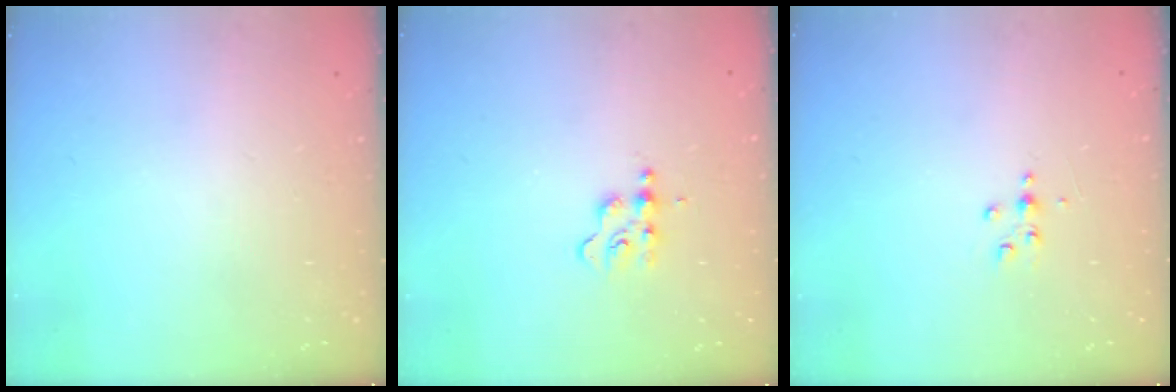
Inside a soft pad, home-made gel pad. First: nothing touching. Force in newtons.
{"total": 2.8, "press": 2.8, "slide": 0.3}
{"total": 4.4, "press": 4.4, "slide": 0.7}